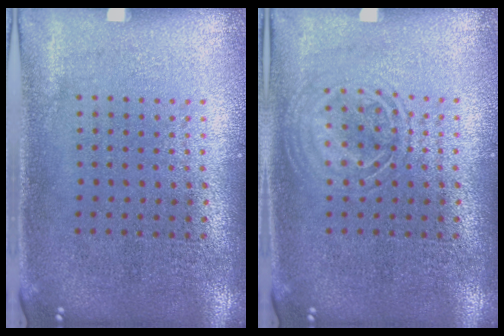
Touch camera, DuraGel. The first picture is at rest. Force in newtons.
{"total": 2.0, "press": 1.9, "slide": 0.3}